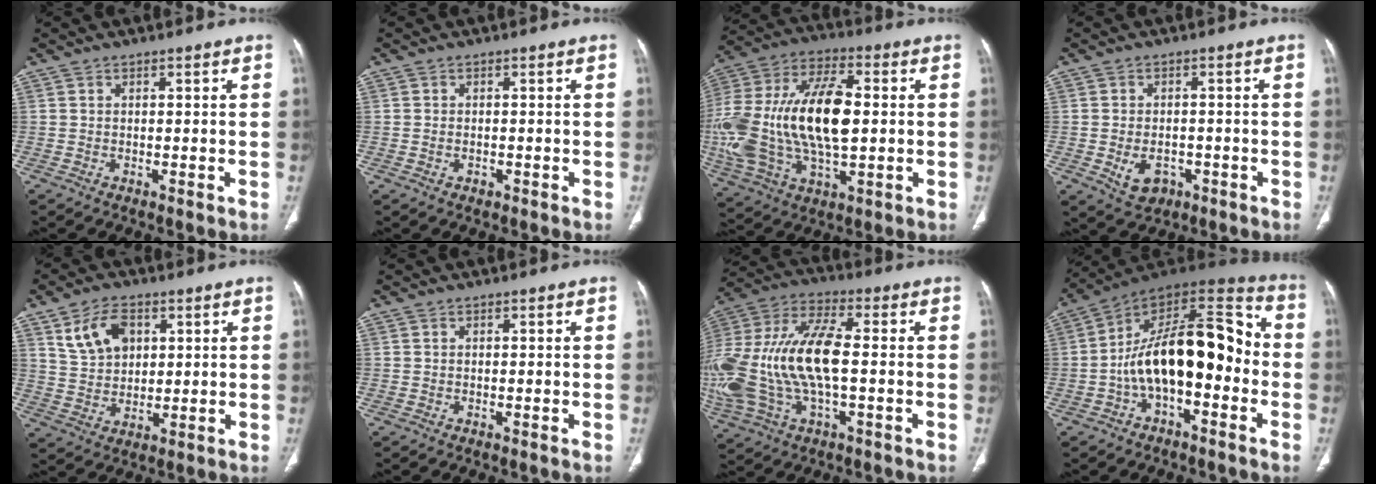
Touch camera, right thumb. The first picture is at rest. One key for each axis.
{"total": 1.2, "fx": -0.4, "fy": 0.9, "fz": 0.7, "tx": -0.014, "ty": 0.007, "tz": -0.002}
{"total": 28.7, "fx": 0.2, "fy": 14.6, "fz": 24.7, "tx": -0.554, "ty": 0.012, "tz": 0.010}
{"total": 5.5, "fx": -1.8, "fy": 4.0, "fz": 3.3, "tx": -0.046, "ty": 0.008, "tz": -0.017}
{"total": 9.0, "fx": 4.0, "fy": 6.0, "fz": 5.4, "tx": -0.081, "ty": -0.012, "tz": 0.081}
{"total": 0.0}
{"total": 24.8, "fx": -1.8, "fy": 11.4, "fz": 21.9, "tx": -0.518, "ty": 0.015, "tz": -0.027}
{"total": 20.7, "fx": -3.1, "fy": 10.2, "fz": 17.7, "tx": -0.264, "ty": 0.068, "tz": -0.056}